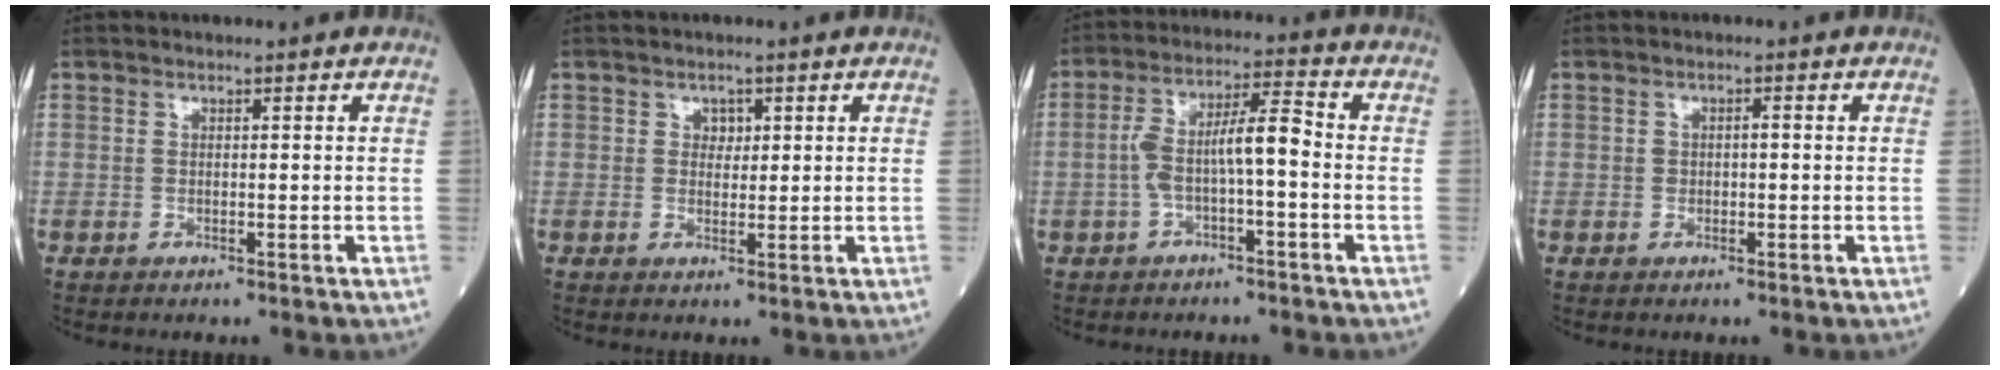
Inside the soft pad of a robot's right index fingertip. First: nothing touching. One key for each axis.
{"total": 1.6, "fx": 0.6, "fy": 1.2, "fz": 0.9, "tx": -0.006, "ty": -0.002, "tz": 0.007}
{"total": 7.5, "fx": -1.2, "fy": 1.3, "fz": 7.3, "tx": -0.139, "ty": 0.029, "tz": -0.024}
{"total": 1.1, "fx": 0.0, "fy": 0.7, "fz": 0.9, "tx": -0.016, "ty": 0.005, "tz": 0.000}